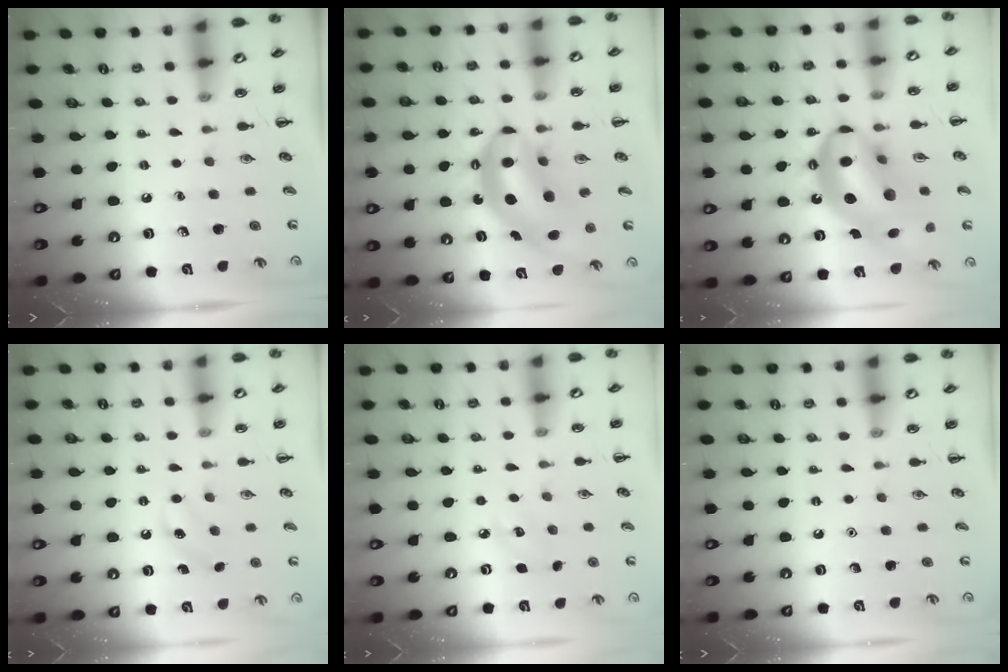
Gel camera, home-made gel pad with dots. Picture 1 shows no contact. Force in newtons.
{"total": 11.8, "press": 11.3, "slide": 3.3}
{"total": 20.3, "press": 19.6, "slide": 5.5}
{"total": 4.9, "press": 4.7, "slide": 1.3}
{"total": 5.4, "press": 5.2, "slide": 1.4}
{"total": 1.6, "press": 1.6, "slide": 0.1}